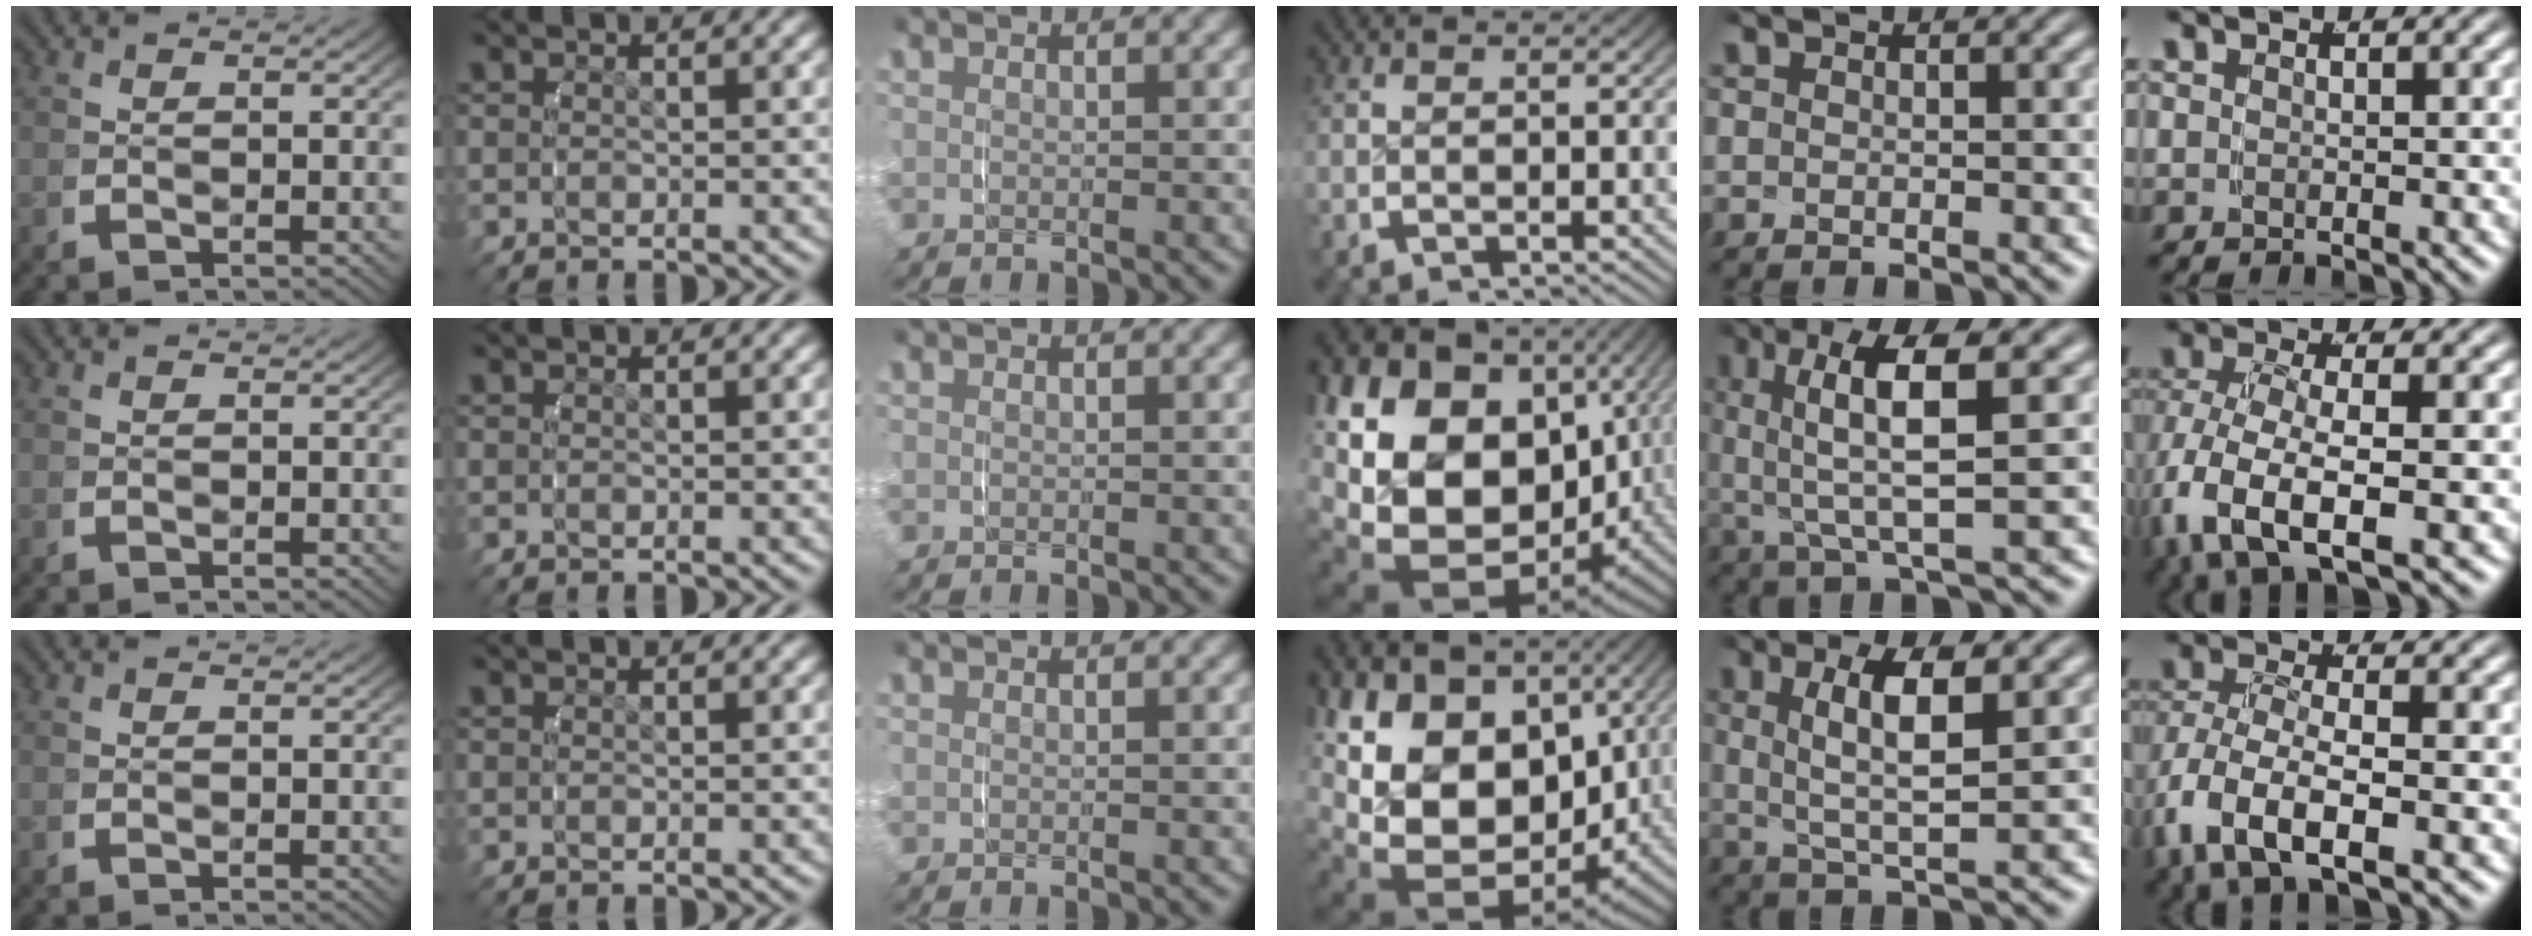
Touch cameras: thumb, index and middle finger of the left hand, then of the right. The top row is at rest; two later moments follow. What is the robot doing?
{"motion": "grasp_and_lifting", "object": "towel"}